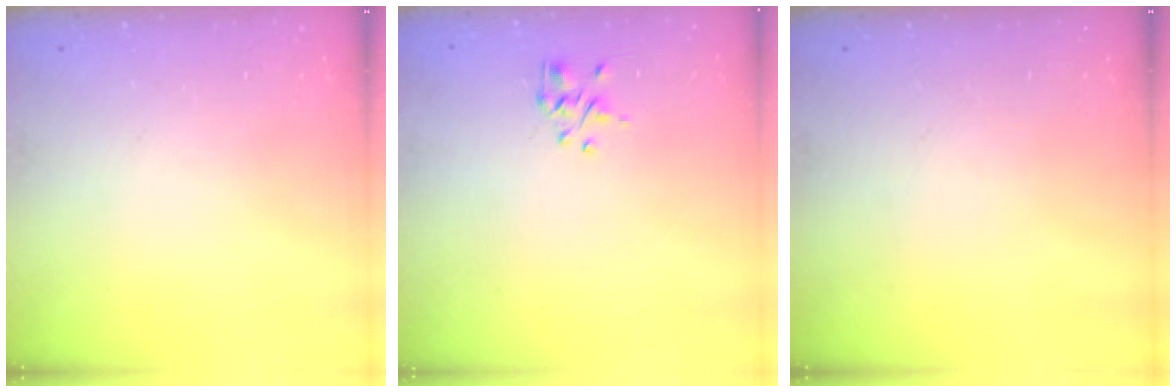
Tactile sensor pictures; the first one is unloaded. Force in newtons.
{"total": 1.3, "press": 1.2, "slide": 0.5}
{"total": 0.0}